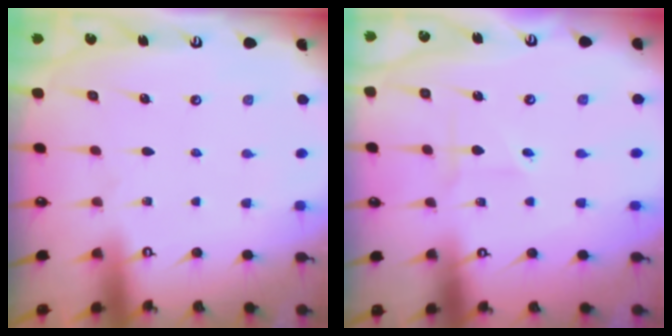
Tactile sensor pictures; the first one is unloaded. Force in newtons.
{"total": 1.7, "press": 1.5, "slide": 0.9}